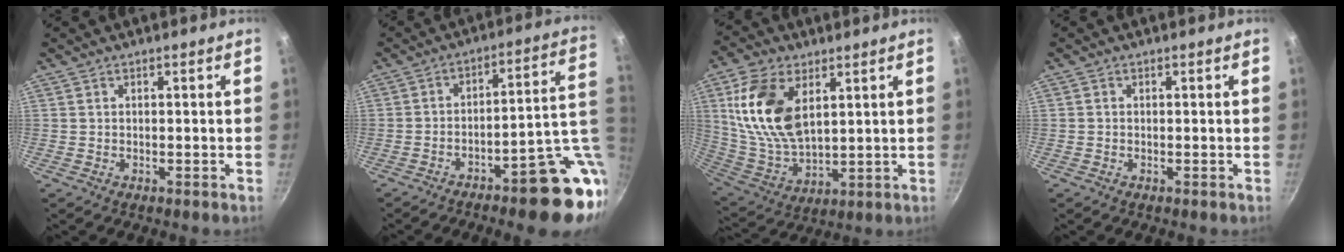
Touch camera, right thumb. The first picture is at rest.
{"total": 18.6, "force": [-5.1, 6.3, 16.7], "torque": [-0.175, 0.022, -0.060]}
{"total": 16.8, "force": [5.5, 9.6, 12.6], "torque": [-0.233, -0.021, 0.120]}
{"total": 0.0}